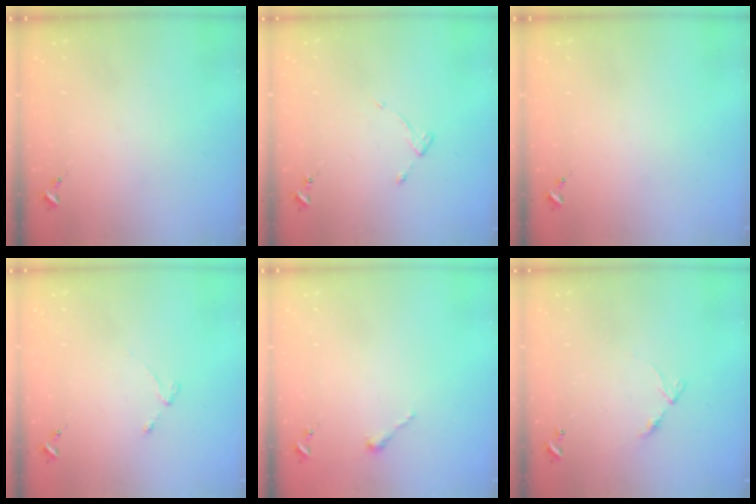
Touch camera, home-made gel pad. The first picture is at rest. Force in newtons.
{"total": 4.8, "press": 4.7, "slide": 0.5}
{"total": 0.0}
{"total": 3.0, "press": 2.9, "slide": 0.5}
{"total": 2.5, "press": 2.5, "slide": 0.2}
{"total": 6.4, "press": 6.4, "slide": 0.5}